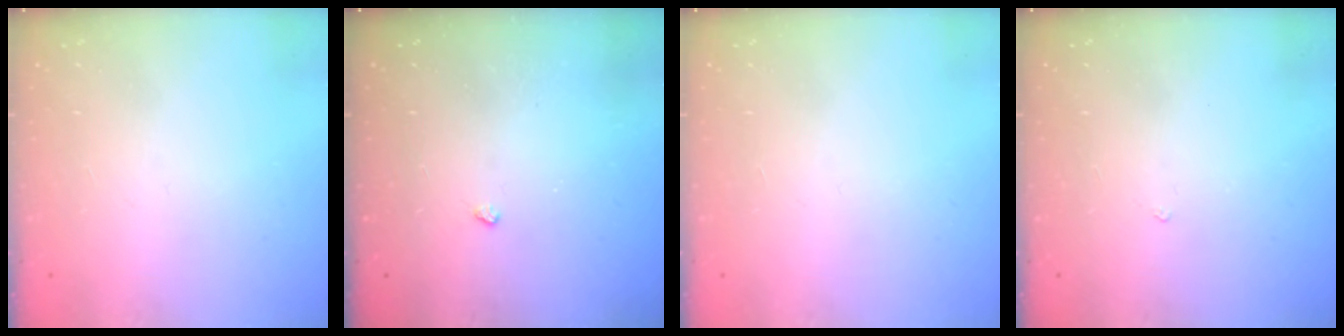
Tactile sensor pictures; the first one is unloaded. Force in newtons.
{"total": 3.0, "press": 2.9, "slide": 0.4}
{"total": 0.0}
{"total": 1.9, "press": 1.9, "slide": 0.4}